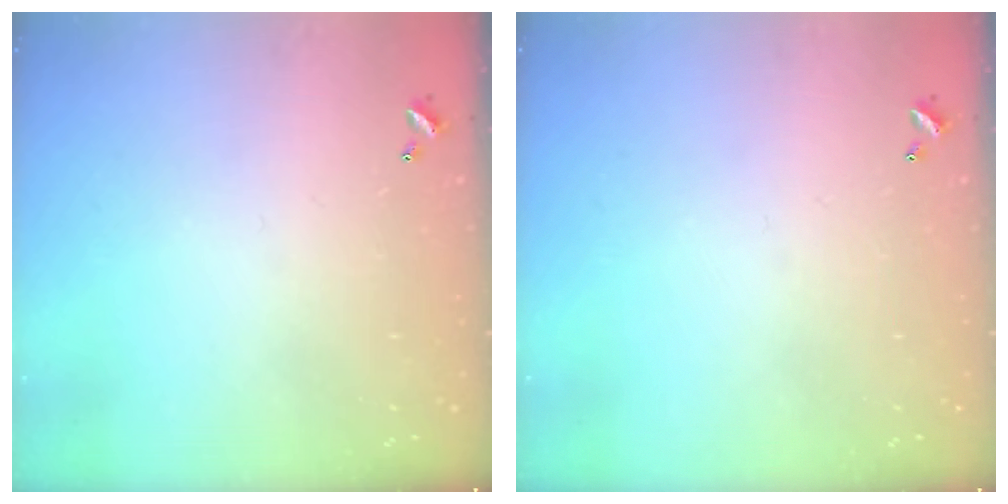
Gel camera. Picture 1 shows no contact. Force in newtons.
{"total": 0.0}